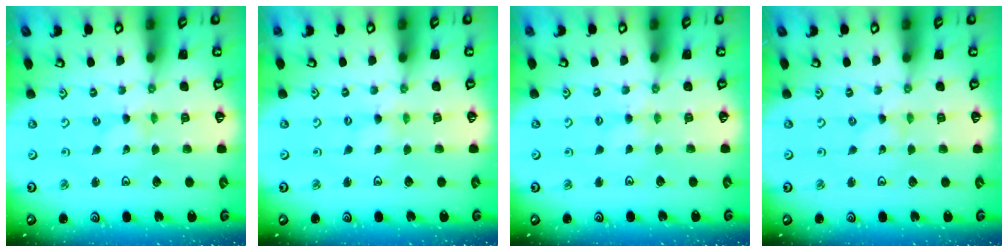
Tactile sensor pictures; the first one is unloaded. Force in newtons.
{"total": 0.0}
{"total": 2.0, "press": 1.9, "slide": 0.3}
{"total": 0.0}